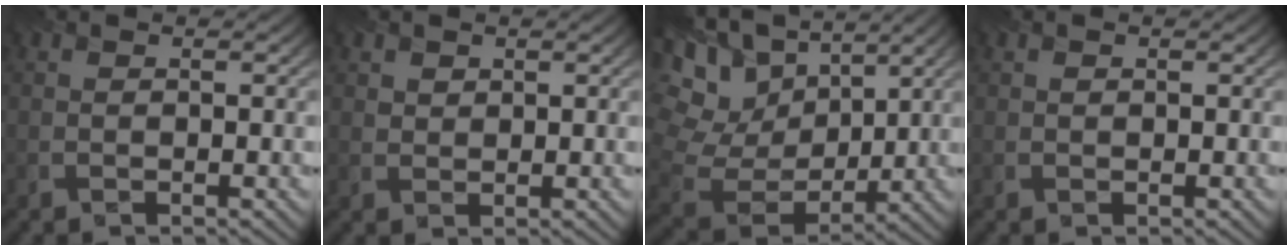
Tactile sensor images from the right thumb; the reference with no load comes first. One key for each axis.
{"total": 1.5, "fx": 1.1, "fy": 1.0, "fz": 0.1, "tx": -0.007, "ty": -0.003, "tz": 0.024}
{"total": 16.3, "fx": 8.2, "fy": 11.0, "fz": 8.8, "tx": -0.265, "ty": 0.043, "tz": 0.168}
{"total": 0.5, "fx": 0.4, "fy": 0.4, "fz": 0.0, "tx": -0.002, "ty": -0.001, "tz": 0.009}